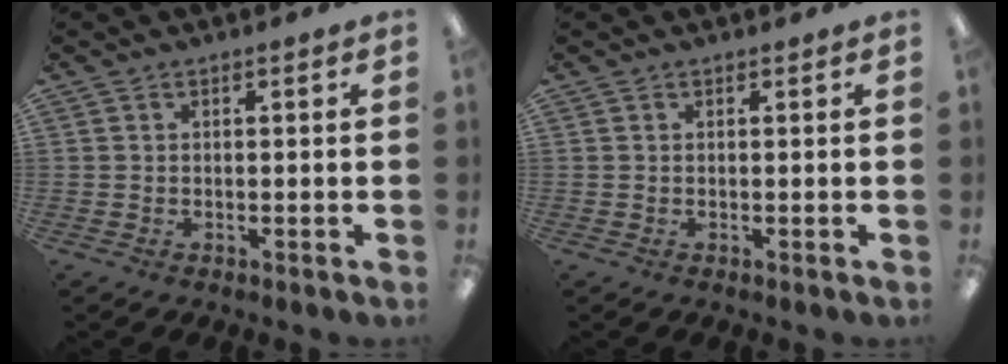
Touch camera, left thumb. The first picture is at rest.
{"total": 0.0}